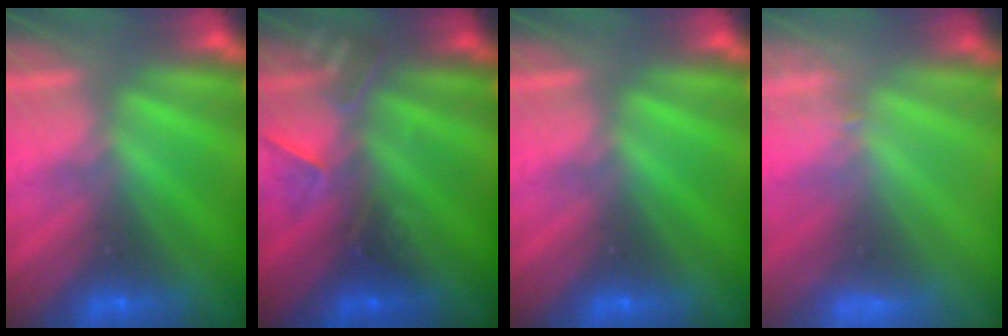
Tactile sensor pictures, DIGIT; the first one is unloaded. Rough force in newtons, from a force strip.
{"total": 2.3}
{"total": 0.0}
{"total": 2.4}